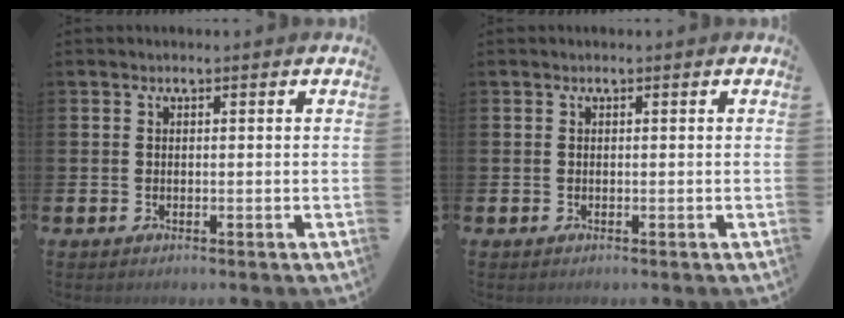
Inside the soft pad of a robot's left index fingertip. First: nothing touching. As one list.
[{"total": 0.0}]